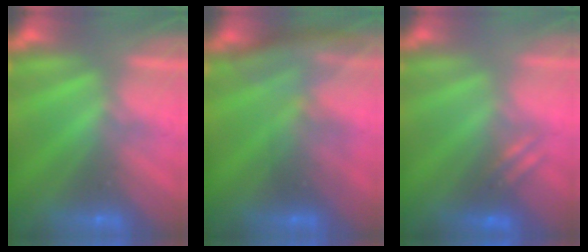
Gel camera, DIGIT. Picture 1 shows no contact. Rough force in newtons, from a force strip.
{"total": 2.8}
{"total": 2.5}